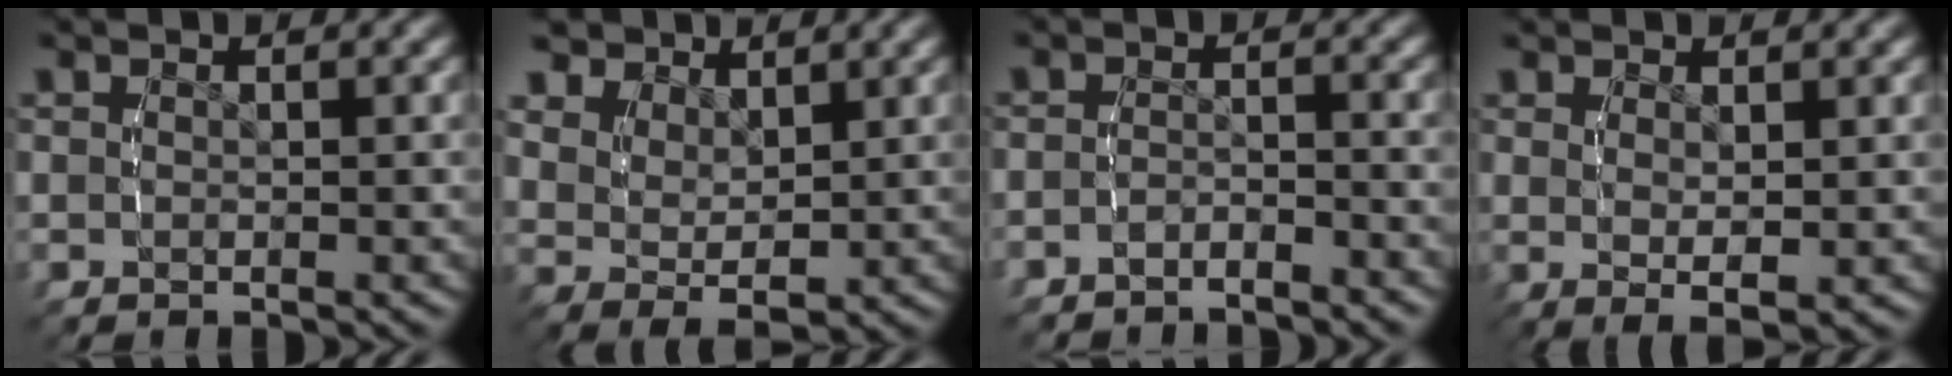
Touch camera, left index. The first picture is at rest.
{"total": 4.8, "force": [2.1, 2.7, 3.3], "torque": [-0.059, -0.018, 0.050]}
{"total": 3.2, "force": [-3.0, 1.0, 0.4], "torque": [-0.013, -0.012, -0.048]}
{"total": 2.7, "force": [-0.3, 0.3, 2.7], "torque": [-0.042, -0.017, 0.011]}